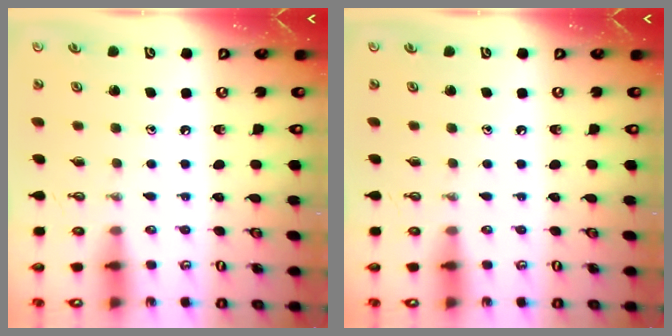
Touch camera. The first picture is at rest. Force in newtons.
{"total": 0.0}